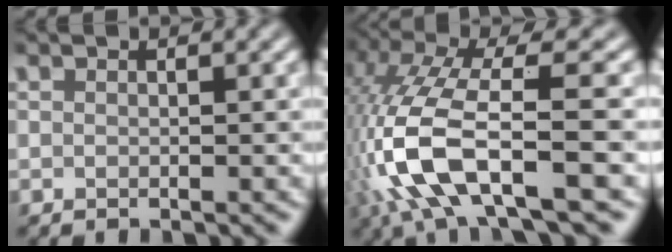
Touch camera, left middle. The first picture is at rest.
{"total": 10.4, "force": [-3.8, 2.9, 9.2], "torque": [-0.198, 0.012, -0.074]}